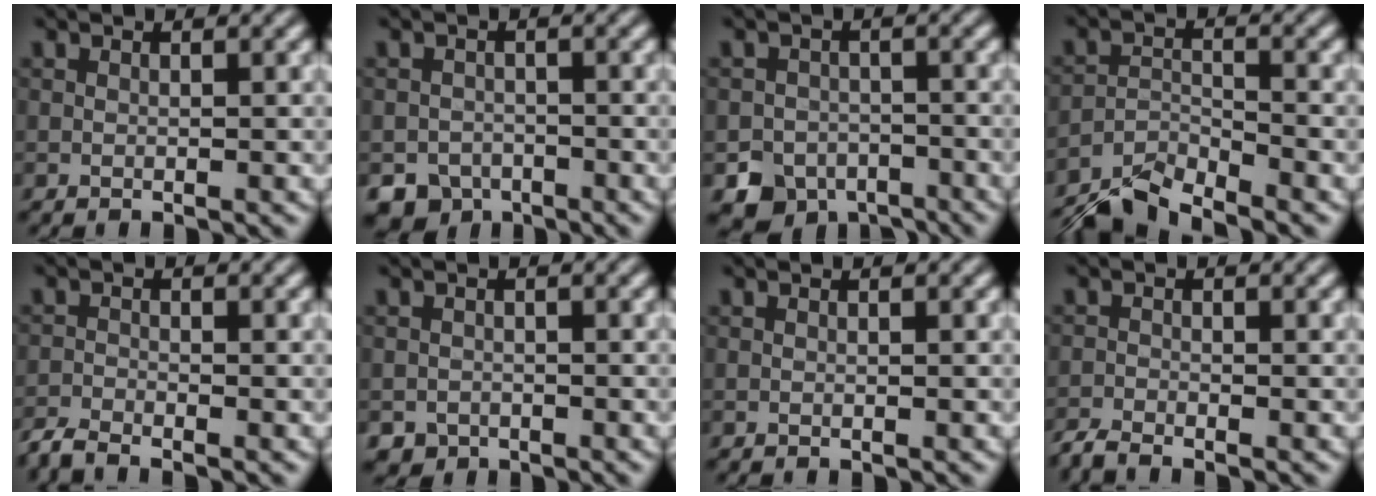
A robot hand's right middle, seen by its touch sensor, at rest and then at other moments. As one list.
[{"total": 4.4, "force": [-3.1, 3.0, 0.8], "torque": [0.003, -0.003, -0.052]}, {"total": 6.1, "force": [-4.0, 4.4, 1.3], "torque": [-0.002, -0.008, -0.063]}, {"total": 5.2, "force": [-4.9, 1.0, 1.6], "torque": [-0.028, -0.004, -0.098]}, {"total": 2.5, "force": [-2.3, 0.2, 0.8], "torque": [-0.022, -0.006, -0.055]}, {"total": 1.5, "force": [-0.9, 1.2, 0.0], "torque": [0.008, -0.002, -0.021]}, {"total": 0.0}, {"total": 2.2, "force": [-2.1, 0.1, 0.7], "torque": [-0.018, -0.006, -0.047]}]